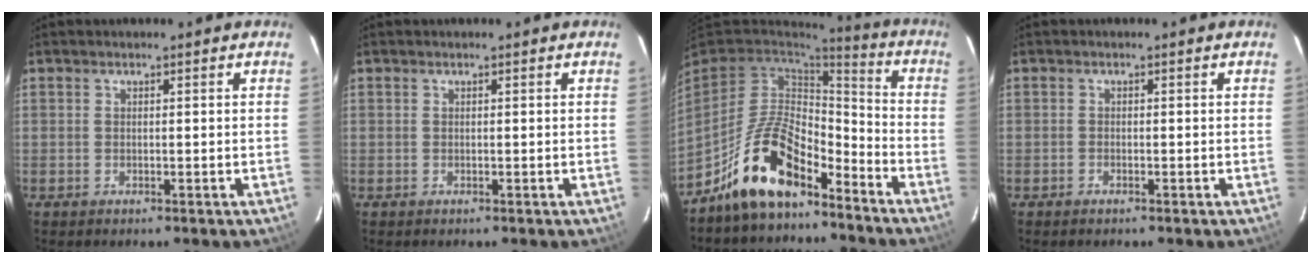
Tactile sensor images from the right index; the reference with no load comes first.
{"total": 0.0}
{"total": 15.0, "force": [-10.4, 6.2, 8.8], "torque": [-0.189, 0.014, -0.184]}
{"total": 0.6, "force": [-0.6, 0.2, 0.2], "torque": [-0.005, 0.000, -0.012]}